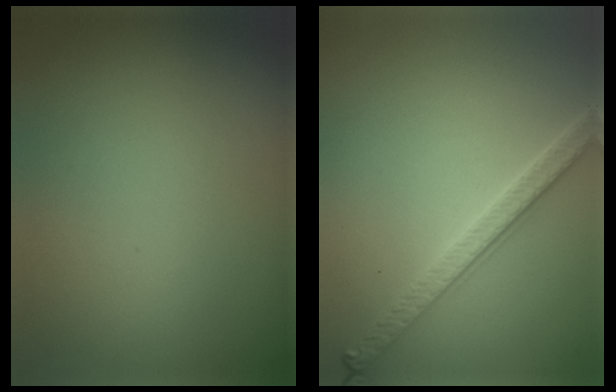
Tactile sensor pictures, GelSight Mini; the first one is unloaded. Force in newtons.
{"total": 3.0, "press": 2.9, "slide": 0.7}